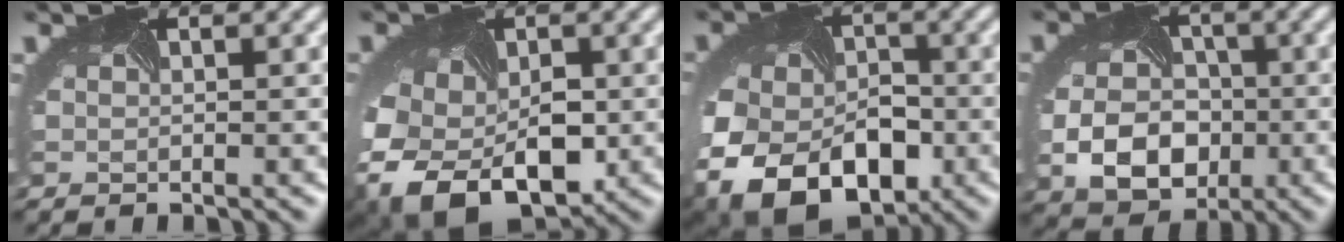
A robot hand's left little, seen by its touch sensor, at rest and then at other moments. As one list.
[{"total": 11.5, "force": [-3.7, 8.0, 7.4], "torque": [-0.155, -0.039, -0.049]}, {"total": 14.8, "force": [-5.3, 10.7, 8.7], "torque": [-0.172, -0.037, -0.081]}, {"total": 7.6, "force": [-1.9, 5.7, 4.6], "torque": [-0.097, -0.022, -0.029]}]